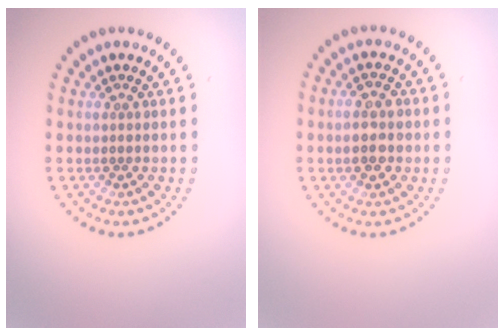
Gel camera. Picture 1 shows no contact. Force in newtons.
{"total": 2.6, "press": 2.6, "slide": 0.4}